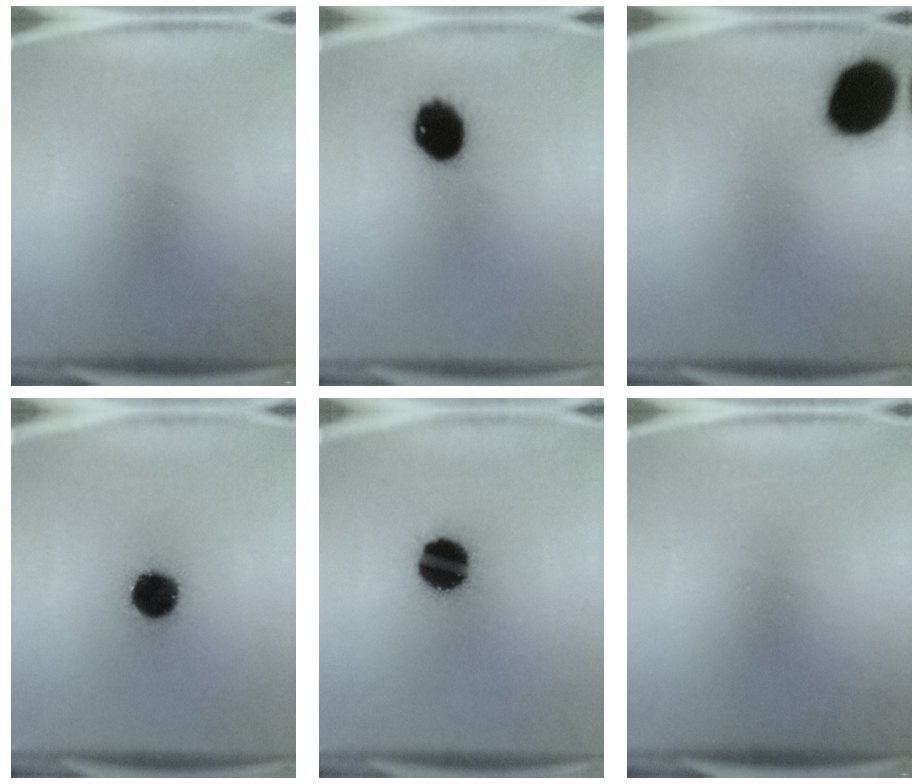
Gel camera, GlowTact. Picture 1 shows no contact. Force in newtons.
{"total": 11.3}
{"total": 13.0}
{"total": 12.9}
{"total": 14.7}
{"total": 0.0}